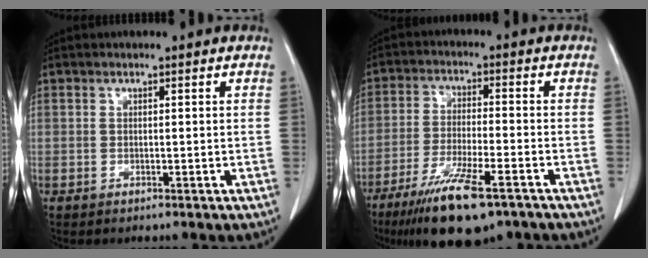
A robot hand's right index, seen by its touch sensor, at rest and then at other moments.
{"total": 12.5, "force": [-8.1, 2.3, 9.2], "torque": [-0.164, -0.027, -0.133]}